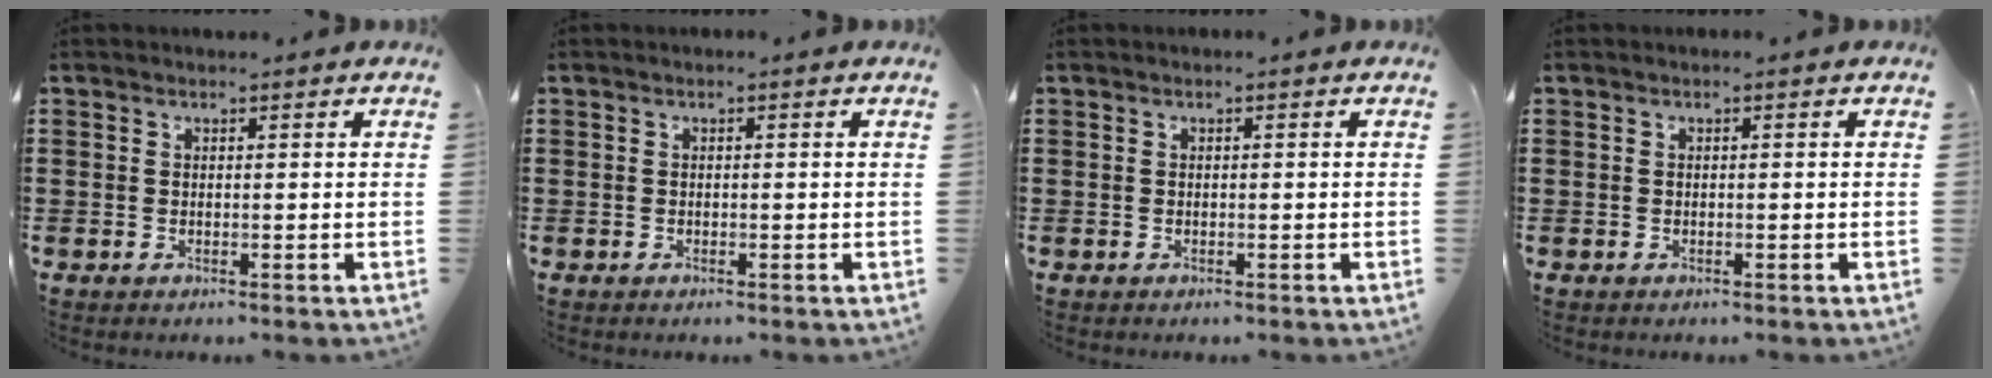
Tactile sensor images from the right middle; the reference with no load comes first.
{"total": 0.0}
{"total": 0.0}
{"total": 0.0}